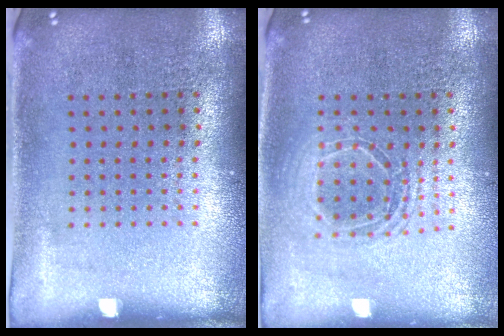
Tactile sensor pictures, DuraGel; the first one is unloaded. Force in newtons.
{"total": 1.6, "press": 1.4, "slide": 0.8}